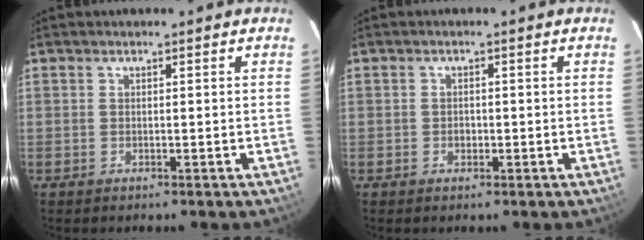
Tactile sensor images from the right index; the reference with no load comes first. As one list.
[{"total": 1.3, "force": [-0.4, 1.1, 0.6], "torque": [-0.009, 0.004, -0.004]}]